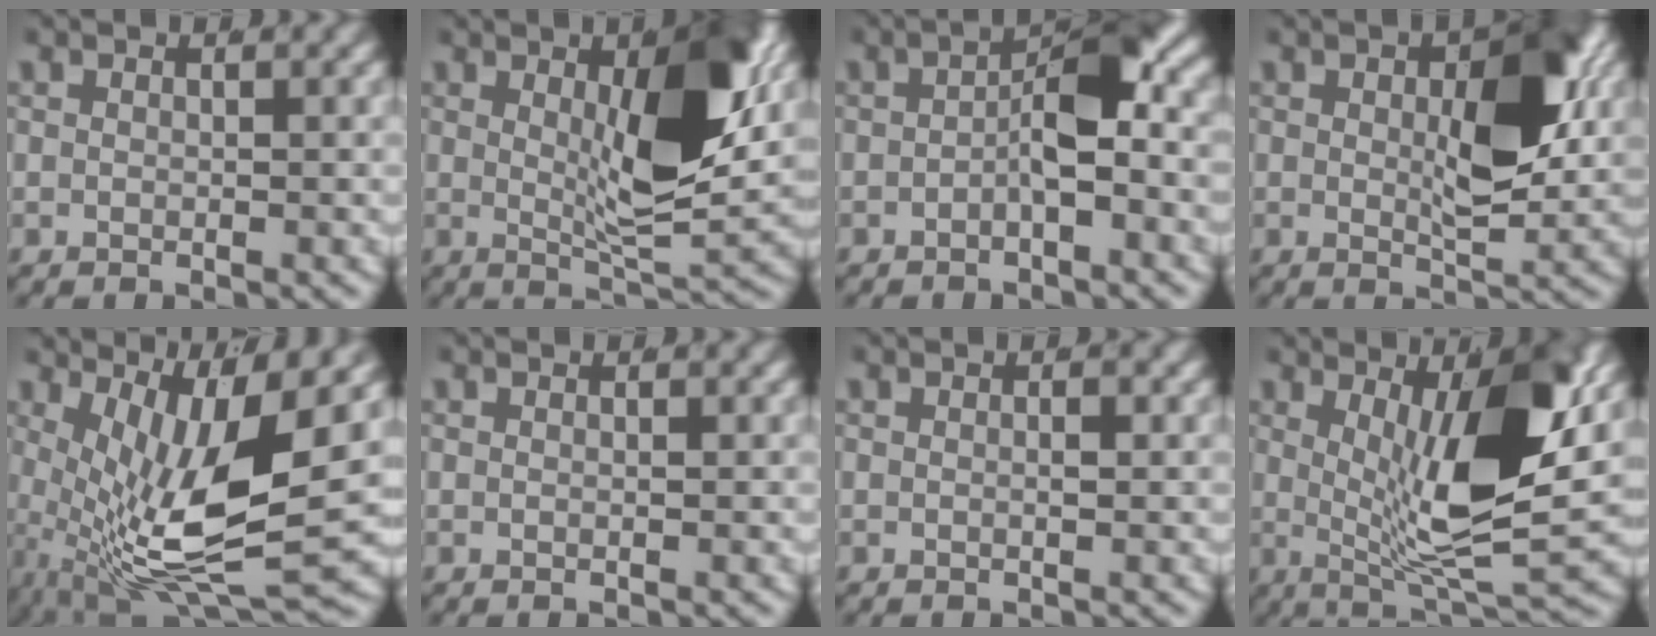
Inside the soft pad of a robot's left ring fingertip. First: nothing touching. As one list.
[{"total": 8.2, "force": [1.7, 2.1, 7.8], "torque": [-0.112, -0.016, 0.037]}, {"total": 4.2, "force": [-0.5, 0.9, 4.1], "torque": [-0.062, 0.001, -0.009]}, {"total": 6.8, "force": [0.6, 3.1, 6.0], "torque": [-0.088, -0.025, 0.016]}, {"total": 12.2, "force": [-1.0, 5.6, 10.8], "torque": [-0.192, -0.053, 0.012]}, {"total": 0.0}, {"total": 0.7, "force": [0.1, 0.1, 0.7], "torque": [-0.009, 0.002, -0.001]}, {"total": 10.7, "force": [1.8, 3.1, 10.1], "torque": [-0.149, -0.019, 0.040]}]